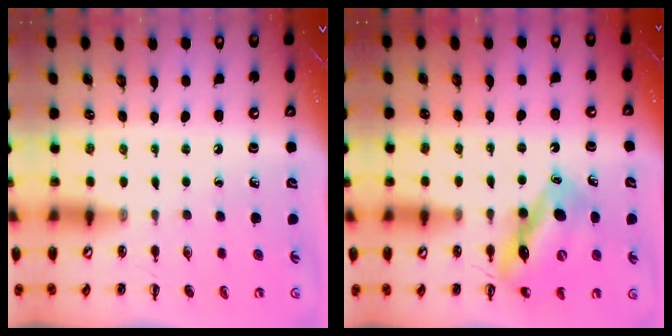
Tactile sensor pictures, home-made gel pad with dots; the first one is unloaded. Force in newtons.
{"total": 12.4, "press": 12.0, "slide": 3.3}